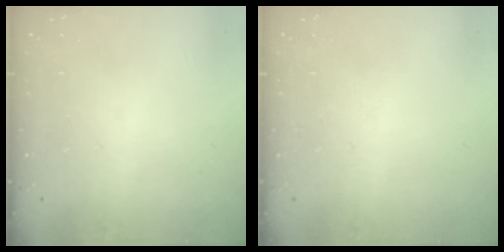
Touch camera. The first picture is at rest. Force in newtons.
{"total": 0.0}